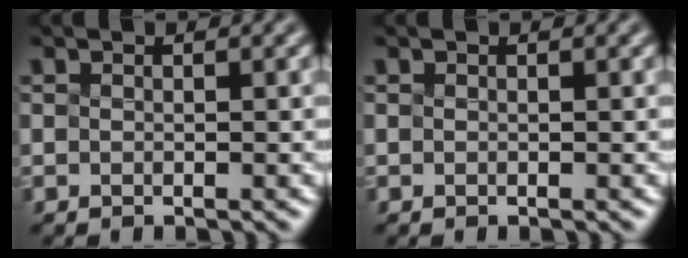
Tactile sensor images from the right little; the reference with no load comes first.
{"total": 0.0}